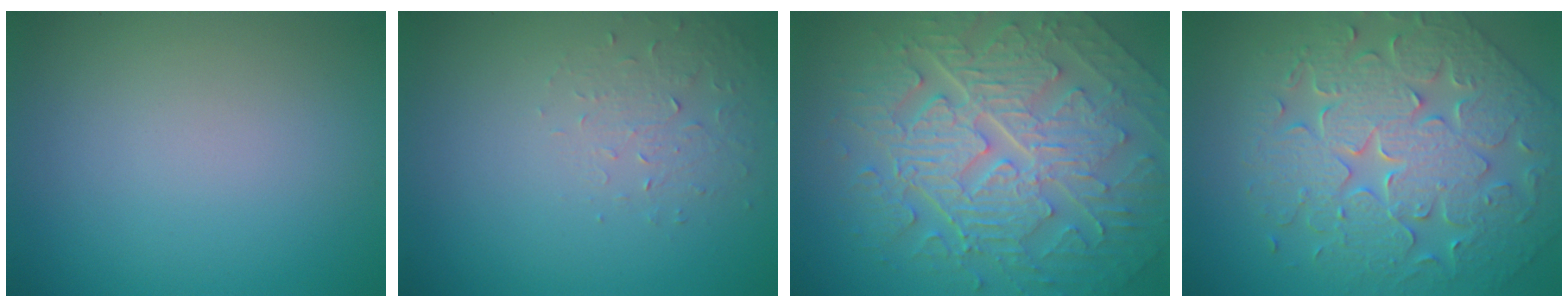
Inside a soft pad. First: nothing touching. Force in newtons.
{"total": 1.4, "press": 0.7, "slide": 1.2}
{"total": 10.2, "press": 6.8, "slide": 7.5}
{"total": 7.2, "press": 6.2, "slide": 3.5}